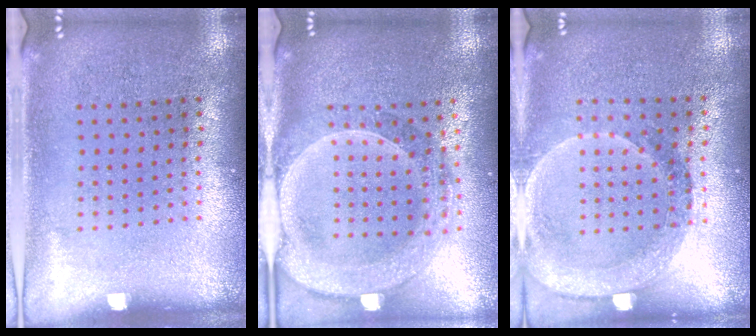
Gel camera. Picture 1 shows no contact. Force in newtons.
{"total": 2.6, "press": 2.3, "slide": 1.3}
{"total": 1.6, "press": 1.5, "slide": 0.6}